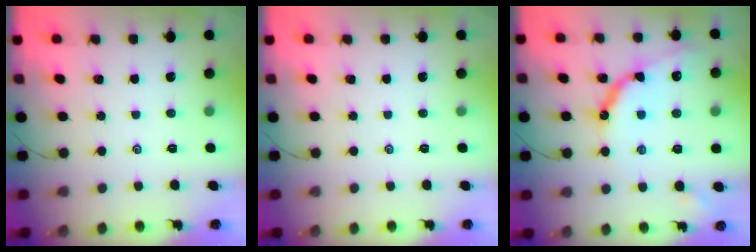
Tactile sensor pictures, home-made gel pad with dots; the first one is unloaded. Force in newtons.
{"total": 0.0}
{"total": 11.8, "press": 11.7, "slide": 0.9}